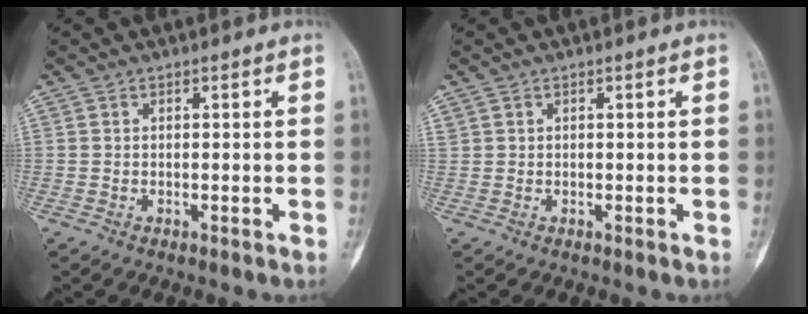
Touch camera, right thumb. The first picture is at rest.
{"total": 0.5, "force": [0.4, 0.4, 0.1], "torque": [0.002, 0.004, 0.007]}